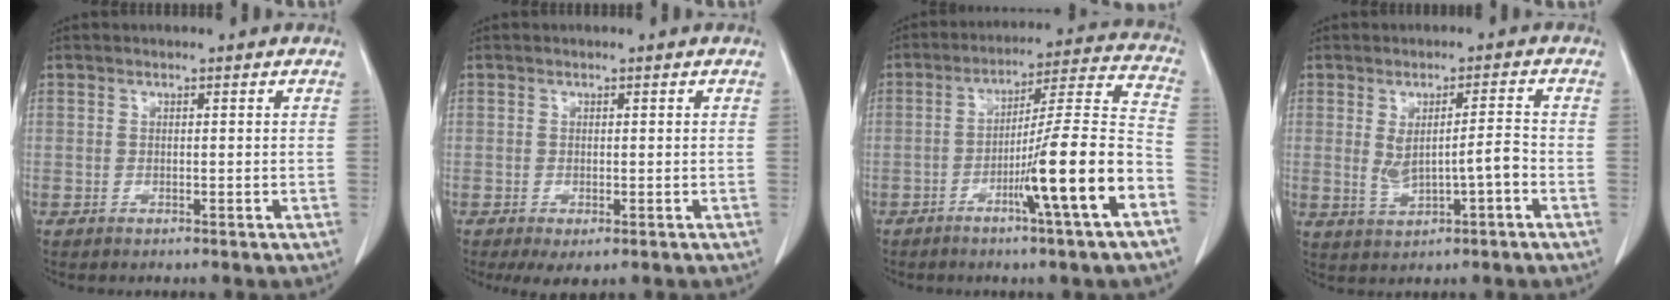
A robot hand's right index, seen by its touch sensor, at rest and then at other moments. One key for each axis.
{"total": 2.6, "fx": -1.1, "fy": 1.3, "fz": 2.0, "tx": -0.029, "ty": -0.004, "tz": -0.010}
{"total": 14.8, "fx": -6.1, "fy": -1.1, "fz": 13.5, "tx": -0.208, "ty": 0.004, "tz": -0.100}
{"total": 5.2, "fx": -0.7, "fy": 1.0, "fz": 5.1, "tx": -0.090, "ty": 0.009, "tz": 0.002}